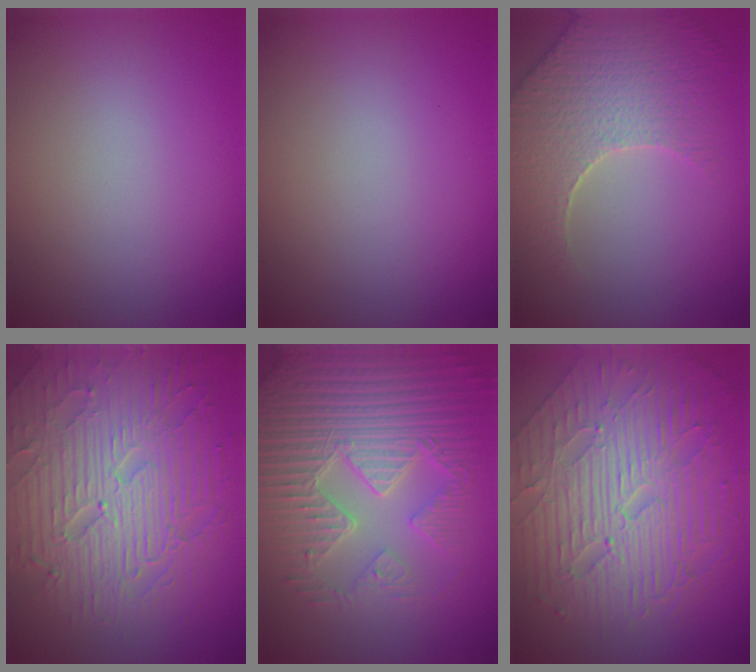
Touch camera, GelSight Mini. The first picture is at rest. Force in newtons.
{"total": 0.0}
{"total": 6.6, "press": 5.4, "slide": 3.8}
{"total": 8.8, "press": 6.2, "slide": 6.1}
{"total": 7.3, "press": 5.8, "slide": 4.4}
{"total": 10.3, "press": 6.8, "slide": 7.7}